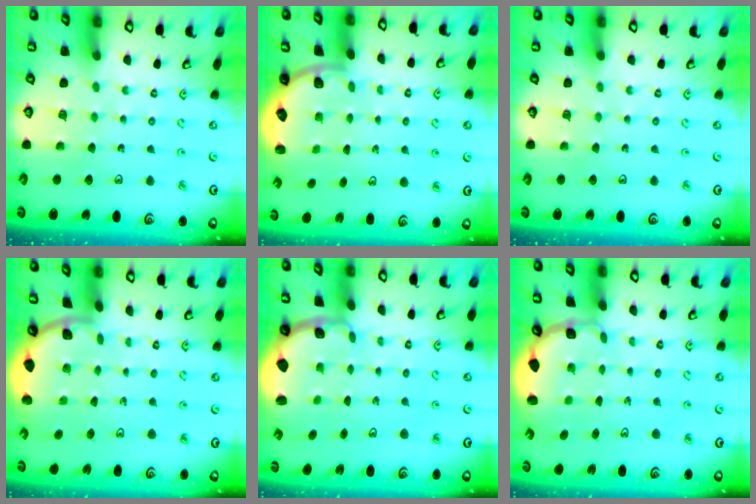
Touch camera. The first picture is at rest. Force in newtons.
{"total": 2.2, "press": 2.0, "slide": 0.8}
{"total": 0.0}
{"total": 1.7, "press": 1.7, "slide": 0.1}
{"total": 1.0, "press": 0.9, "slide": 0.2}
{"total": 2.7, "press": 2.1, "slide": 1.7}